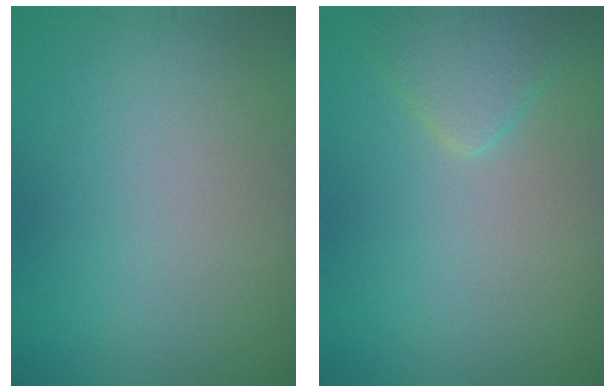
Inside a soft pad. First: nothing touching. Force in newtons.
{"total": 2.4, "press": 2.4, "slide": 0.2}